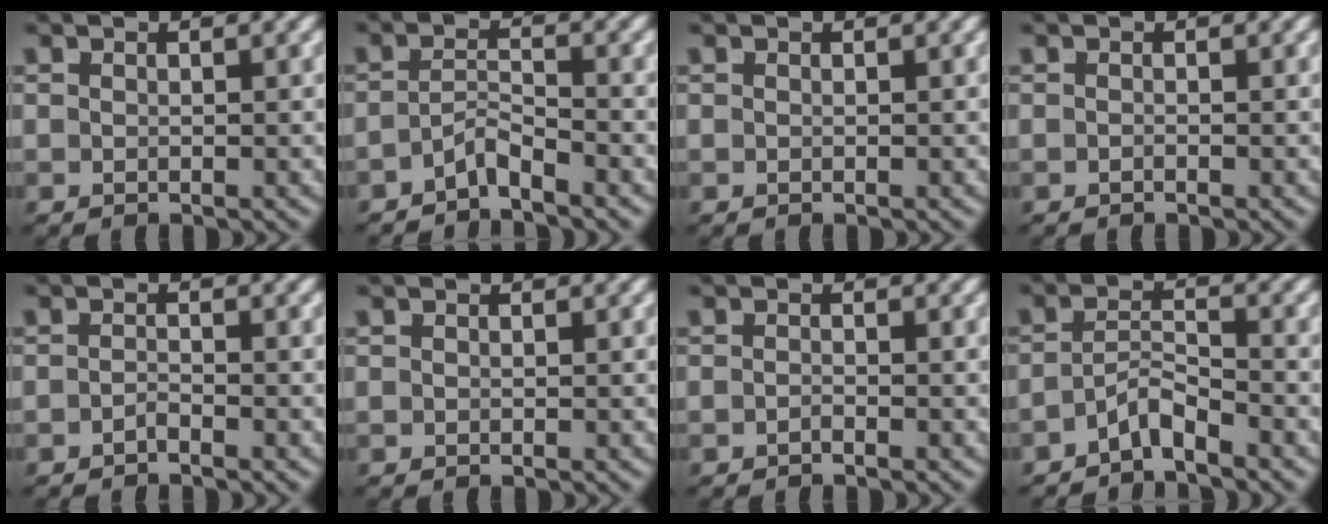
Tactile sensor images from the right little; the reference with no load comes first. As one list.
[{"total": 2.8, "force": [-2.5, 0.4, 1.2], "torque": [-0.018, -0.012, -0.040]}, {"total": 0.0}, {"total": 0.6, "force": [-0.5, -0.4, -0.1], "torque": [0.002, -0.002, -0.007]}, {"total": 1.4, "force": [-1.3, -0.5, 0.0], "torque": [0.005, -0.005, -0.022]}, {"total": 0.0}, {"total": 1.0, "force": [-0.9, -0.5, -0.1], "torque": [0.005, -0.003, -0.015]}, {"total": 3.2, "force": [-2.7, 0.9, 1.5], "torque": [-0.021, -0.011, -0.045]}]